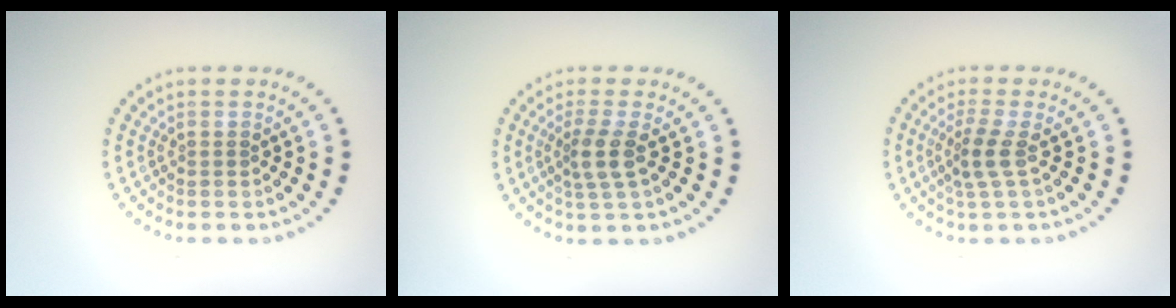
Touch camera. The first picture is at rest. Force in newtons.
{"total": 2.5, "press": 2.0, "slide": 1.5}
{"total": 2.2, "press": 1.8, "slide": 1.4}